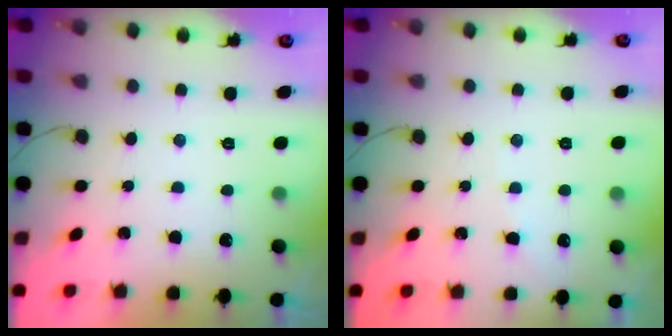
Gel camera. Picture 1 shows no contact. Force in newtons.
{"total": 2.5, "press": 2.5, "slide": 0.4}